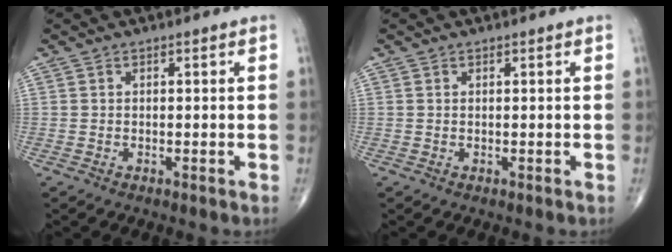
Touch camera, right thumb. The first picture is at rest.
{"total": 0.0}